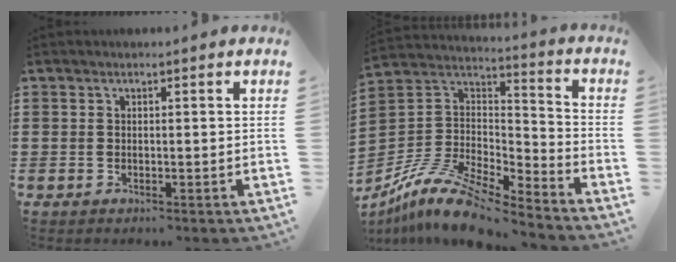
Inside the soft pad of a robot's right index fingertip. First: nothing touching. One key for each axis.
{"total": 11.8, "fx": -9.8, "fy": 3.2, "fz": 5.8, "tx": -0.124, "ty": 0.023, "tz": -0.195}